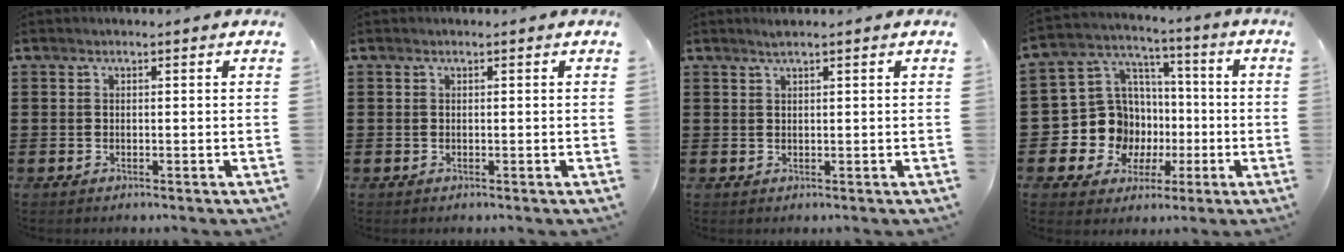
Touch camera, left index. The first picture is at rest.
{"total": 0.0}
{"total": 1.2, "force": [1.0, 0.0, 0.8], "torque": [-0.015, 0.001, 0.018]}
{"total": 11.5, "force": [-1.9, 10.9, 3.0], "torque": [-0.111, -0.001, -0.026]}